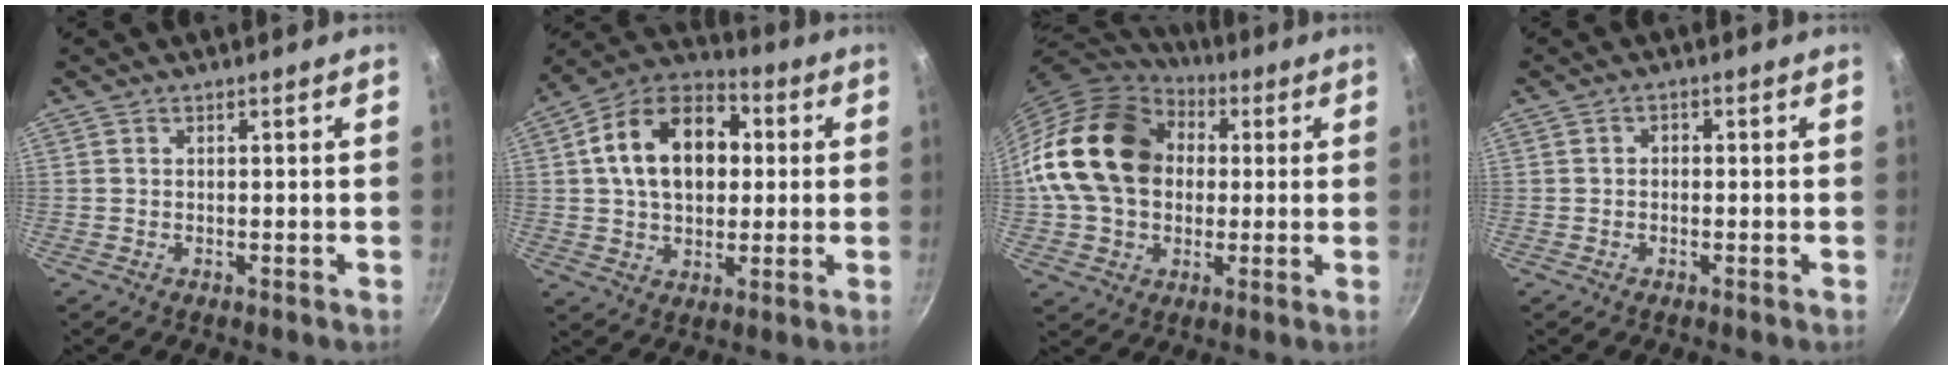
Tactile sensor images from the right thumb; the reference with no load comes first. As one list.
[{"total": 17.9, "force": [2.8, 12.3, 12.7], "torque": [-0.180, 0.027, 0.031]}, {"total": 20.6, "force": [2.8, 15.9, 12.8], "torque": [-0.211, 0.031, 0.044]}, {"total": 1.1, "force": [-0.4, 0.9, 0.5], "torque": [-0.008, 0.007, -0.007]}]